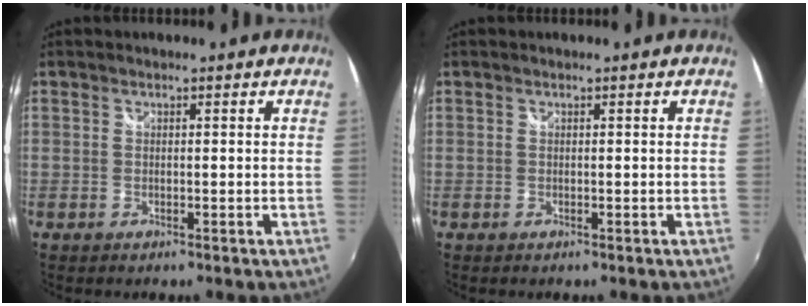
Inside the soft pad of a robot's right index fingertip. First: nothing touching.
{"total": 0.0}